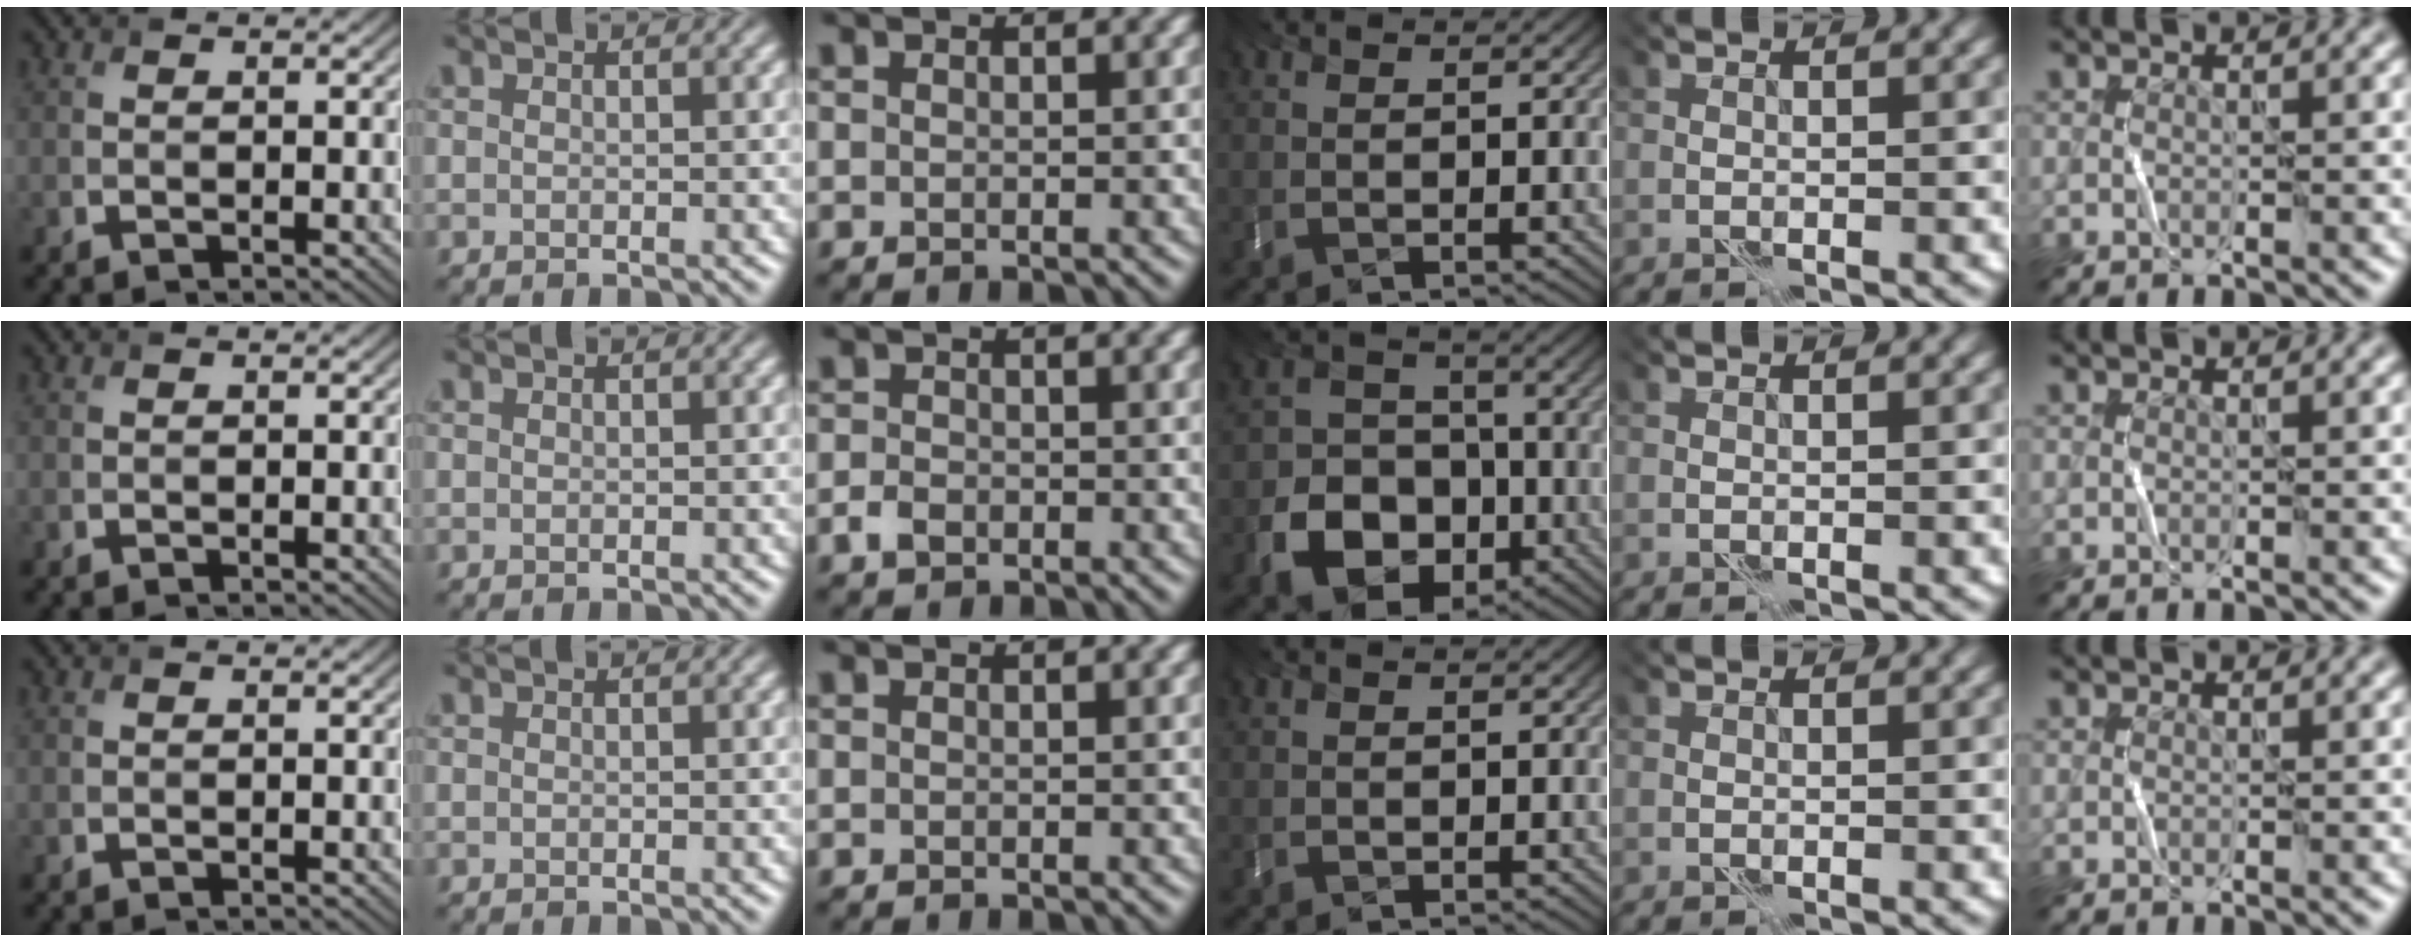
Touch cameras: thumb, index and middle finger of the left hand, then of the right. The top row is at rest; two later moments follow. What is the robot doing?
{"motion": "fold", "object": "bubble wrap"}